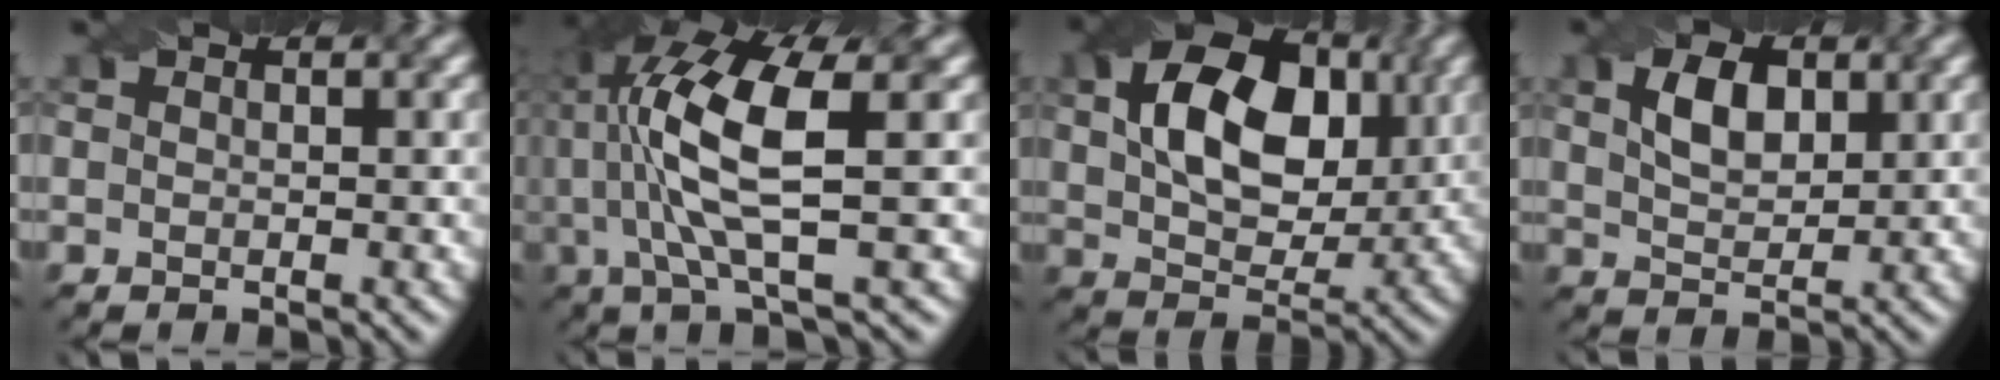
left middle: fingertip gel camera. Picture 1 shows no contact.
{"total": 9.5, "force": [1.3, 2.8, 9.0], "torque": [-0.181, 0.006, 0.028]}
{"total": 10.2, "force": [2.6, 6.5, 7.4], "torque": [-0.130, 0.011, 0.040]}
{"total": 4.0, "force": [1.5, 2.3, 2.9], "torque": [-0.061, 0.005, 0.031]}